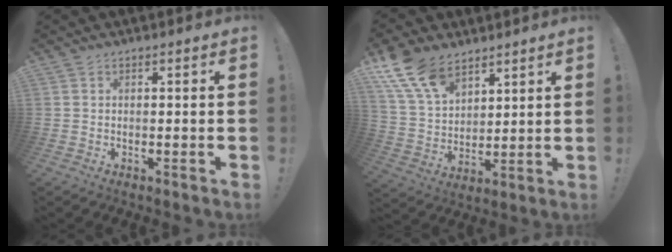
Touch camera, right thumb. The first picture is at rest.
{"total": 14.3, "force": [9.4, 8.1, 7.1], "torque": [-0.158, -0.046, 0.182]}